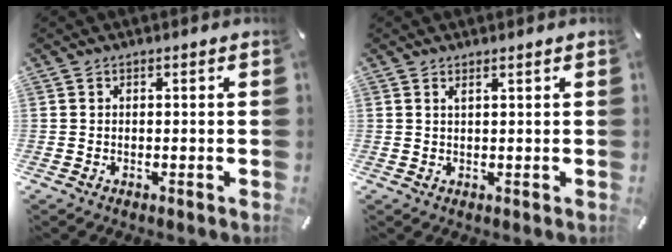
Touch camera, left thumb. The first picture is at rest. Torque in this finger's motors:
{"motor_torque": [0.17, 0.40, 0.14, -0.06, 0.02]}